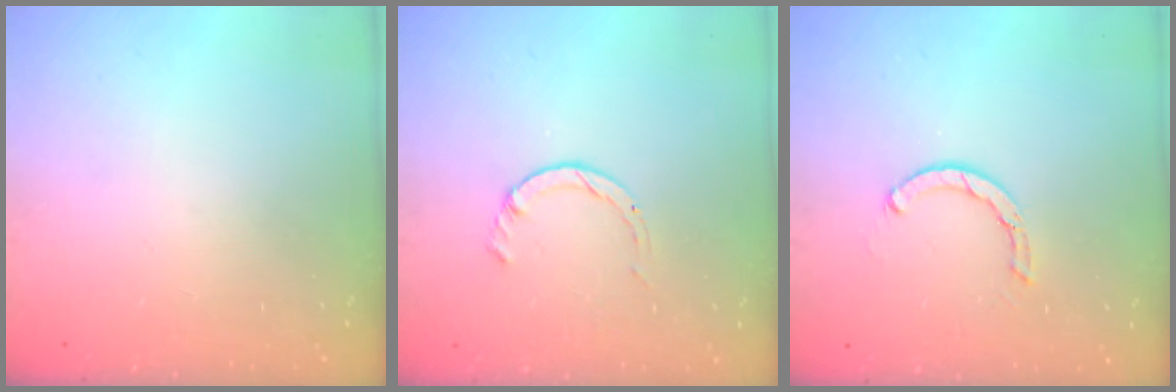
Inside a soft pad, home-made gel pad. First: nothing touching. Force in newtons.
{"total": 1.4, "press": 1.4, "slide": 0.2}
{"total": 2.5, "press": 2.5, "slide": 0.1}